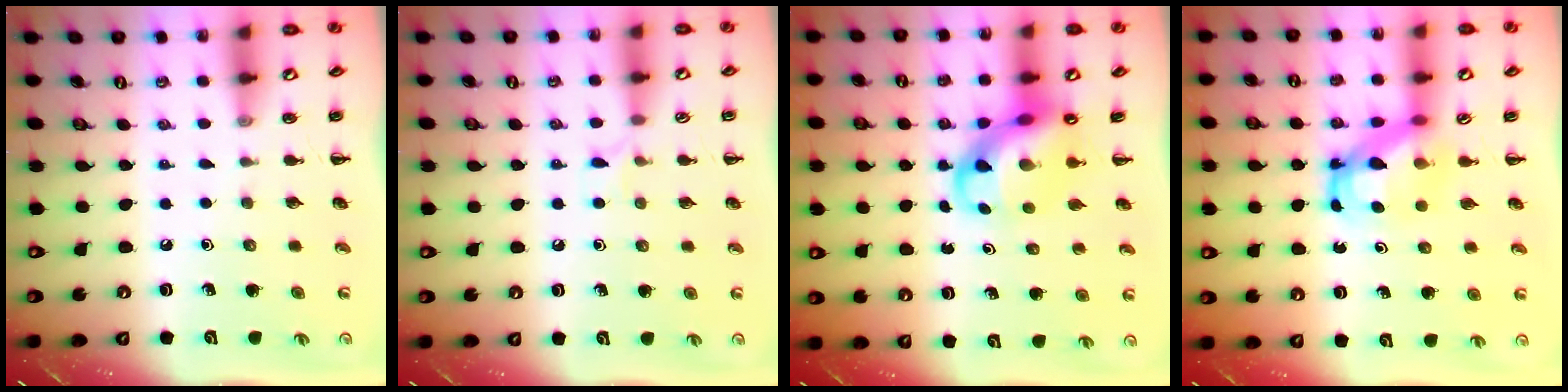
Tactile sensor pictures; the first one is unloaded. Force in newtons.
{"total": 4.9, "press": 4.5, "slide": 1.8}
{"total": 8.3, "press": 7.9, "slide": 2.3}
{"total": 5.2, "press": 5.2, "slide": 0.7}